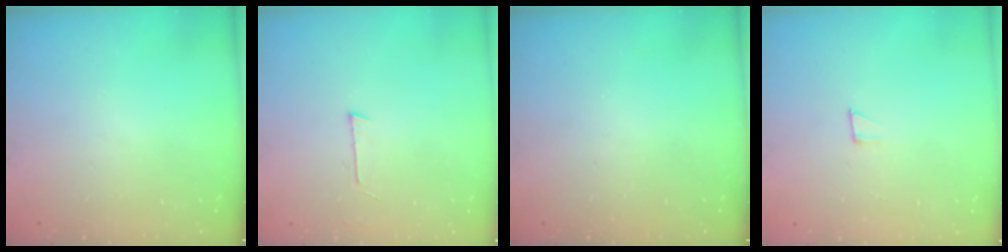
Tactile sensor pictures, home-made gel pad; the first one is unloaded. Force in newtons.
{"total": 2.7, "press": 2.7, "slide": 0.2}
{"total": 0.0}
{"total": 2.6, "press": 2.6, "slide": 0.1}